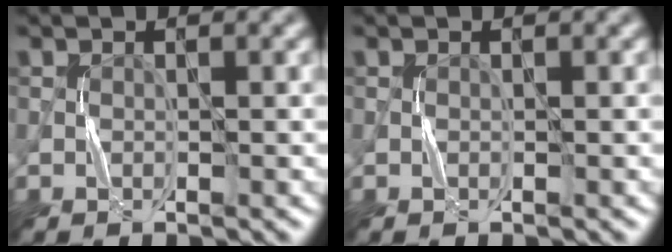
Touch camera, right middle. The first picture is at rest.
{"total": 0.0}